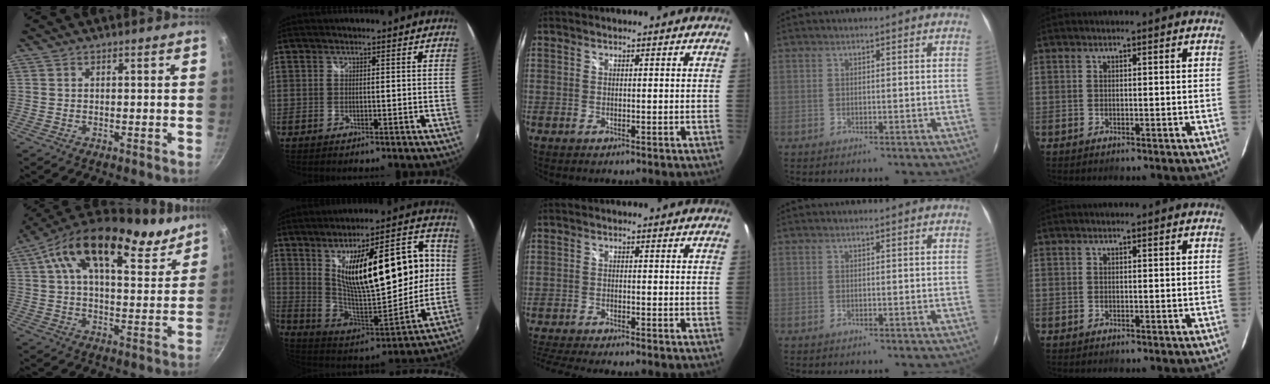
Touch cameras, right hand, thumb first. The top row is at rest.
{"thumb": {"total": 20.8, "force": [12.9, 9.5, 13.3], "torque": [-0.193, -0.036, 0.200]}, "index": {"total": 24.7, "force": [4.2, 8.2, 22.9], "torque": [-0.364, 0.005, 0.090]}, "middle": {"total": 6.9, "force": [-6.3, -0.5, 2.8], "torque": [-0.077, -0.024, -0.109]}}